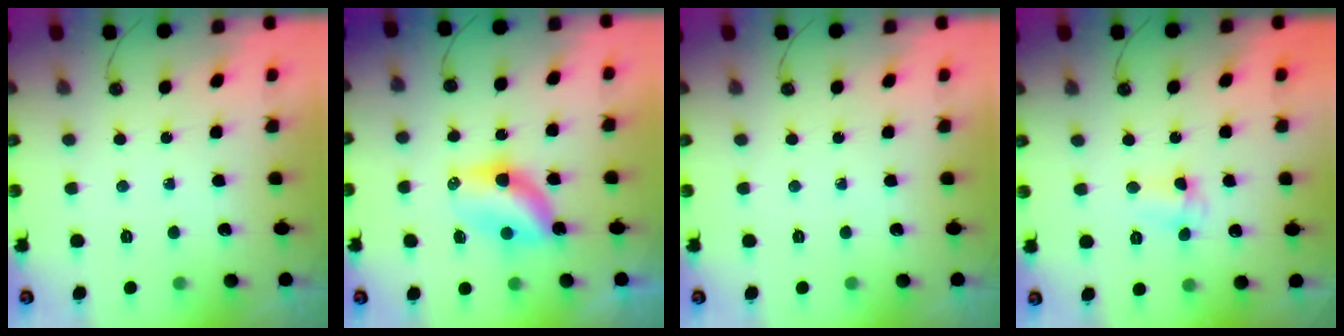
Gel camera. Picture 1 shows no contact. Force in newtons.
{"total": 6.8, "press": 6.8, "slide": 0.1}
{"total": 0.0}
{"total": 3.0, "press": 2.9, "slide": 0.5}